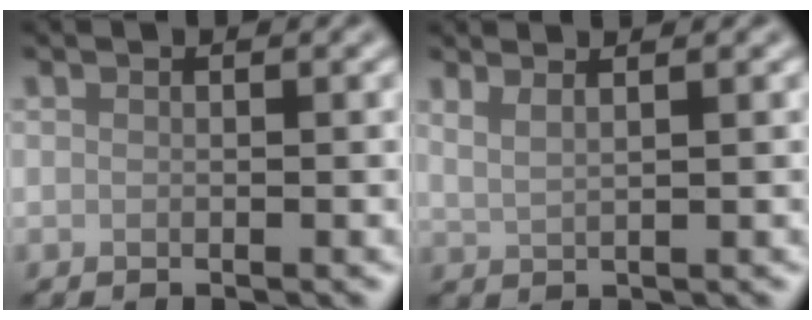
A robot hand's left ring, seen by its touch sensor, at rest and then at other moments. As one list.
[{"total": 2.6, "force": [1.8, 0.9, 1.6], "torque": [-0.016, 0.004, 0.015]}]